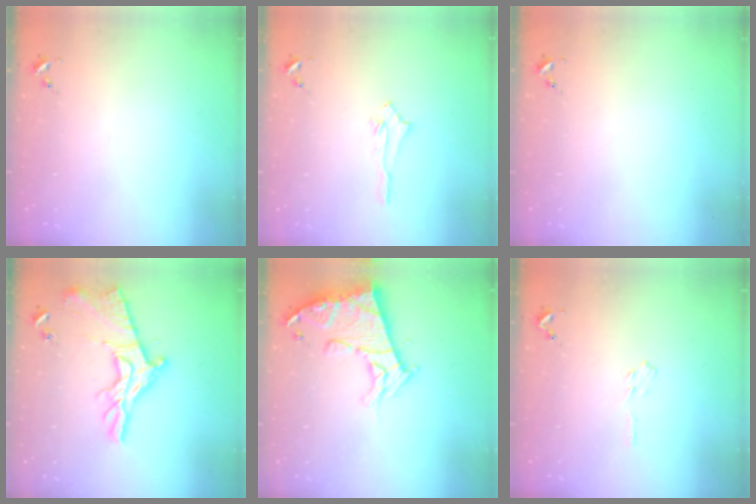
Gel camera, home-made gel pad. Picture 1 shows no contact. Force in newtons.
{"total": 4.3, "press": 4.2, "slide": 0.5}
{"total": 0.0}
{"total": 15.3, "press": 15.3, "slide": 0.6}
{"total": 14.1, "press": 14.0, "slide": 1.5}
{"total": 3.5, "press": 3.5, "slide": 0.4}